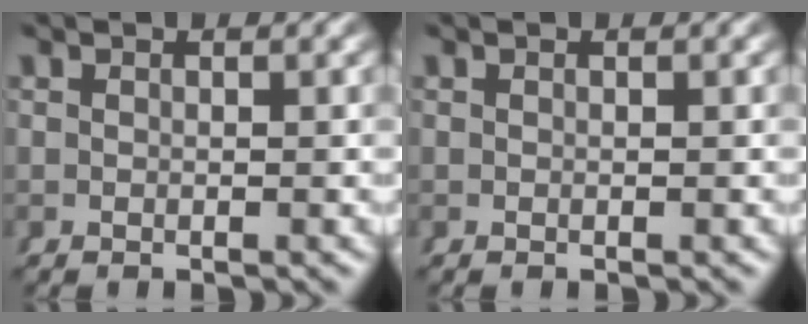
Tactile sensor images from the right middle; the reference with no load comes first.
{"total": 0.0}